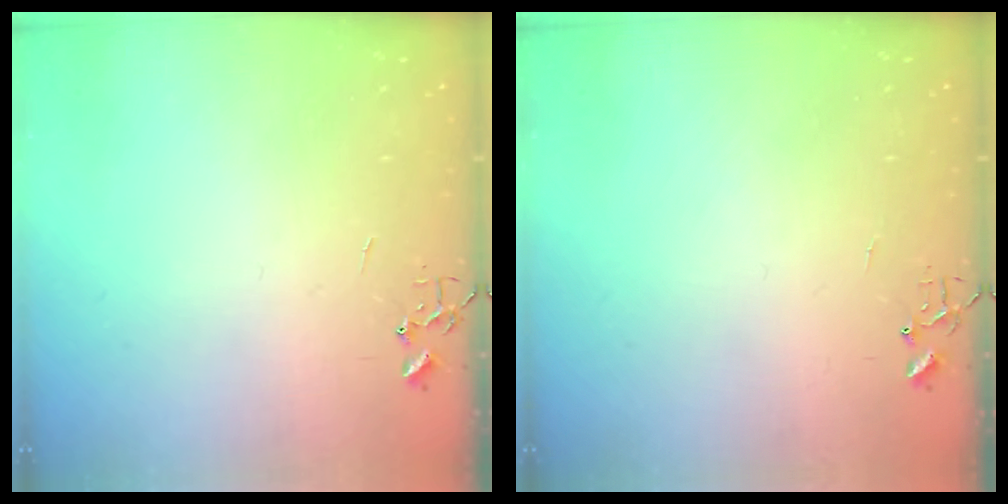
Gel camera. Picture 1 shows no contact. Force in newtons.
{"total": 4.9, "press": 4.8, "slide": 0.6}